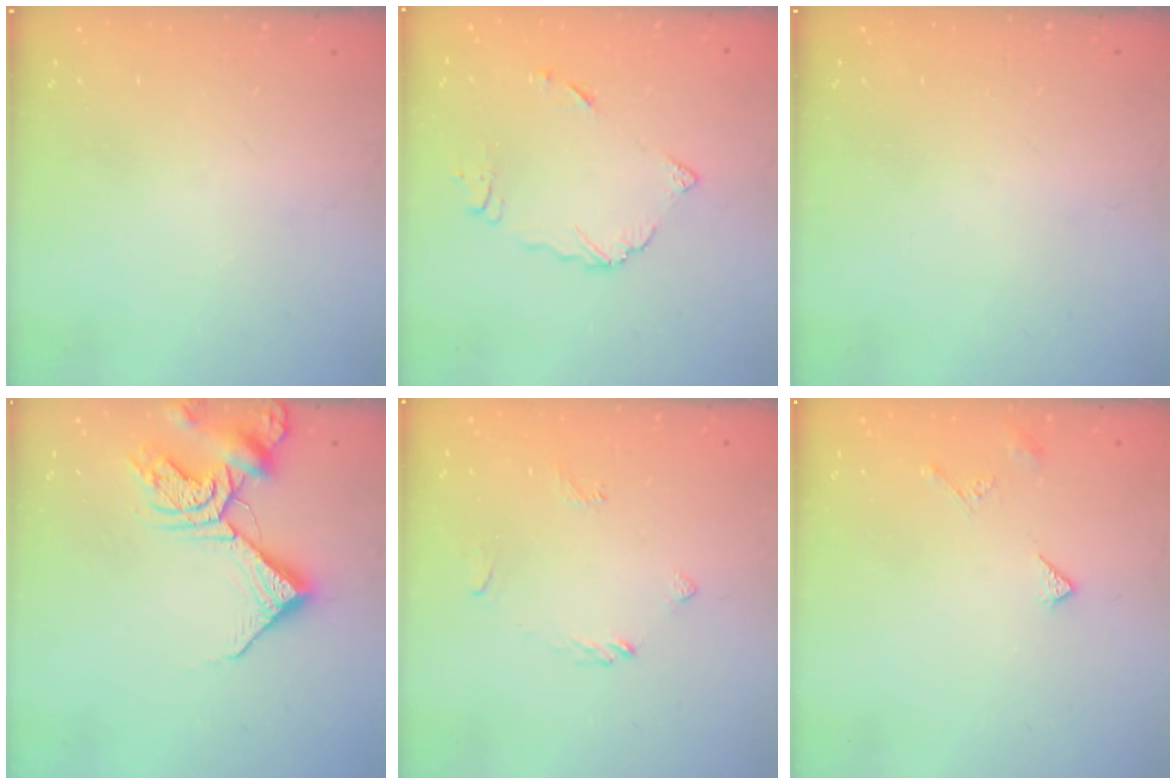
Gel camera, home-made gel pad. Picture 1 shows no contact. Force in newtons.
{"total": 6.9, "press": 6.9, "slide": 0.1}
{"total": 0.0}
{"total": 13.6, "press": 13.6, "slide": 1.6}
{"total": 2.8, "press": 2.7, "slide": 0.6}
{"total": 4.9, "press": 4.8, "slide": 1.0}